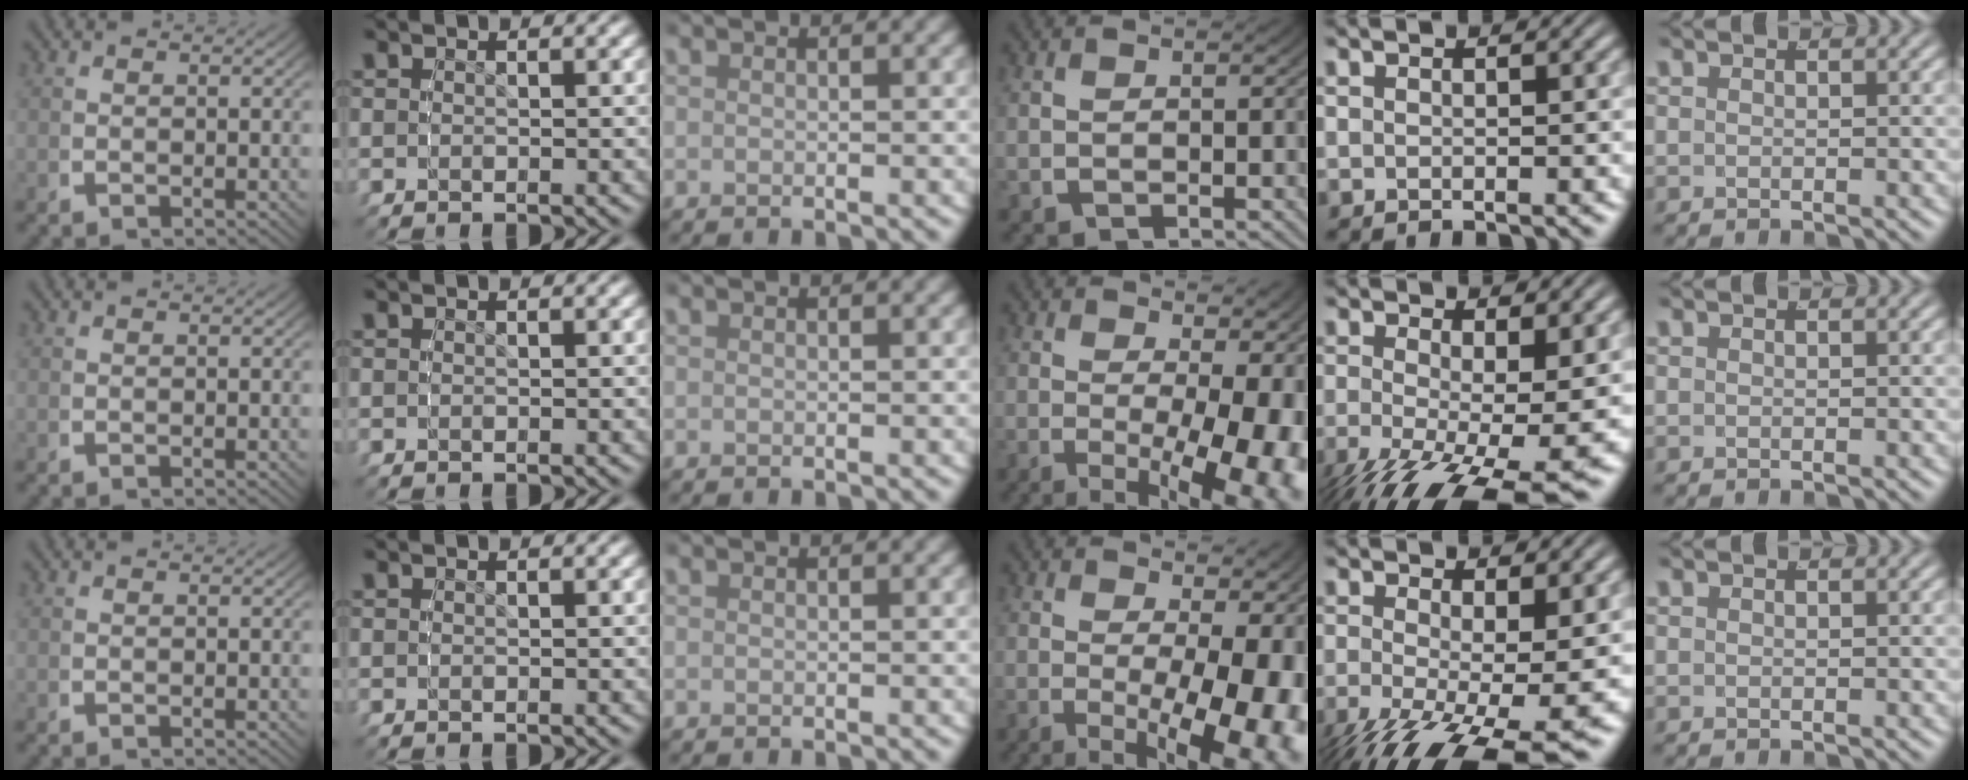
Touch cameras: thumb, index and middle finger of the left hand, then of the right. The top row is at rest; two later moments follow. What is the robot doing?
{"motion": "lift_and_place", "object": "toy banana"}